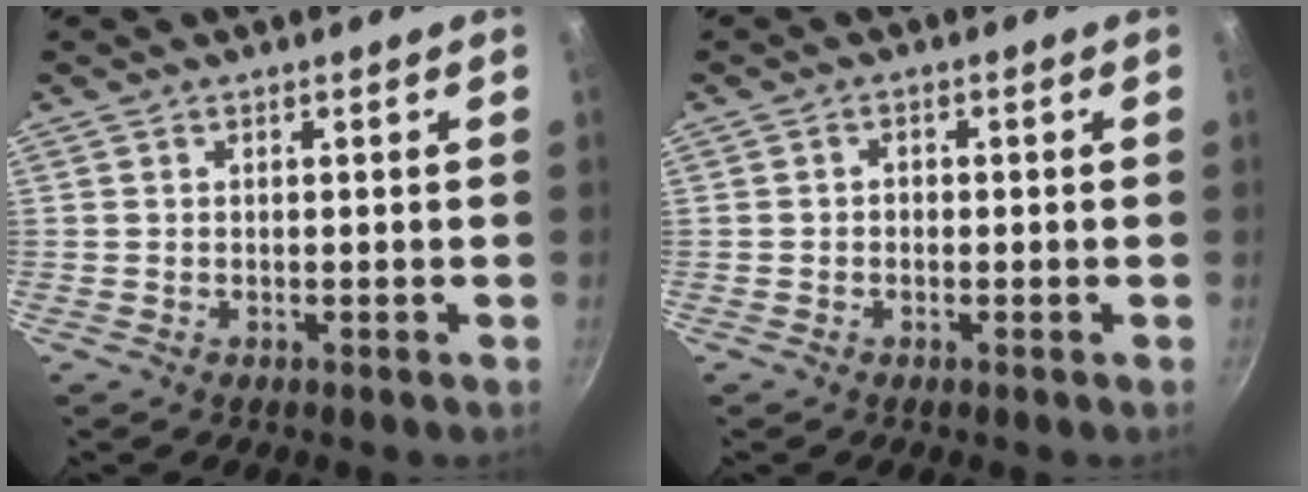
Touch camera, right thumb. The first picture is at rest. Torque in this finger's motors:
{"motor_torque": [-0.69, 0.01, 0.14, 0.02, 0.02]}